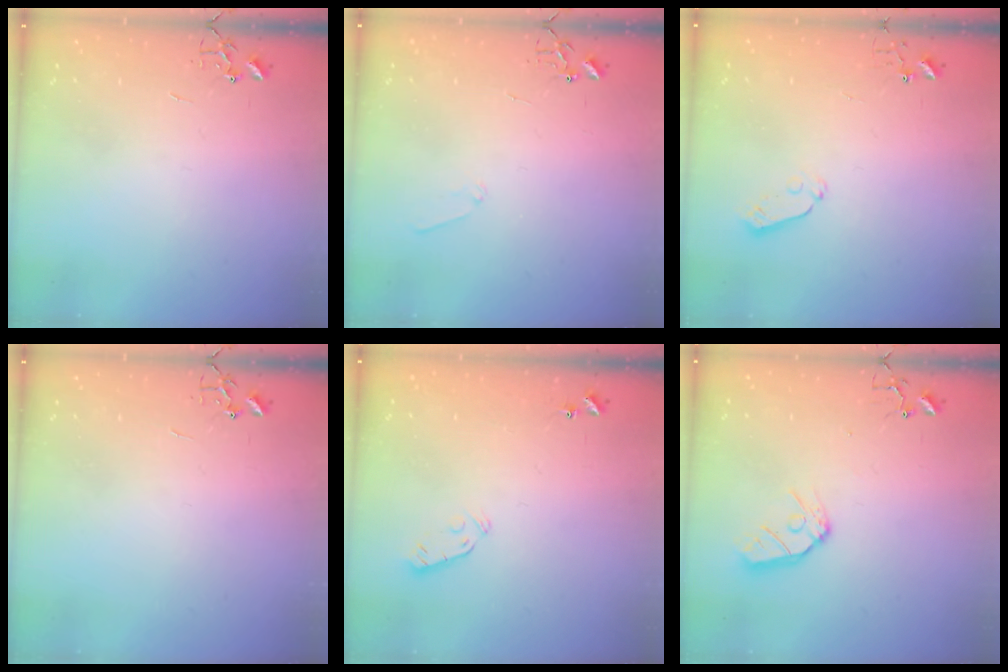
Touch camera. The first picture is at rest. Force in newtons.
{"total": 5.9, "press": 5.9, "slide": 0.4}
{"total": 5.0, "press": 5.0, "slide": 0.4}
{"total": 0.0}
{"total": 3.3, "press": 3.1, "slide": 1.0}
{"total": 9.7, "press": 9.7, "slide": 0.9}